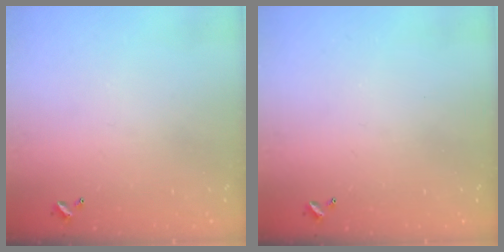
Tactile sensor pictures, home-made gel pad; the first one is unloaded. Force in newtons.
{"total": 0.0}